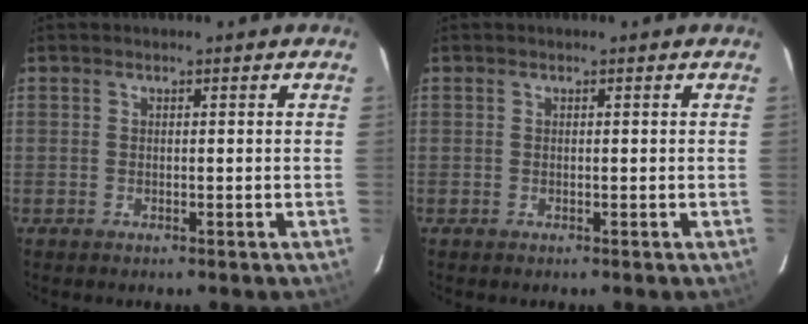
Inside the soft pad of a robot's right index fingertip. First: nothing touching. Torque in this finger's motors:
{"motor_torque": [0.00, 0.00, 0.00, 0.00]}